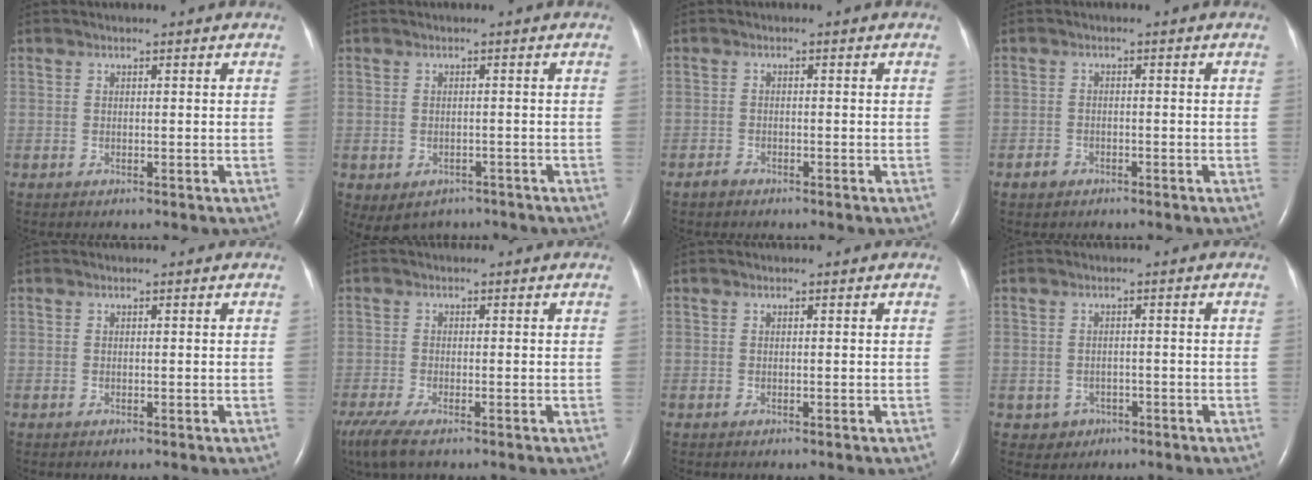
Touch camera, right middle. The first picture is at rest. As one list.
[{"total": 6.4, "force": [-4.4, 4.4, 1.6], "torque": [-0.031, 0.009, -0.053]}, {"total": 1.2, "force": [-1.0, 0.6, 0.2], "torque": [-0.010, 0.001, -0.021]}, {"total": 1.7, "force": [-1.2, 1.2, 0.3], "torque": [-0.011, 0.004, -0.020]}, {"total": 0.0}, {"total": 6.0, "force": [-4.2, 1.4, 4.1], "torque": [-0.087, -0.020, -0.075]}, {"total": 0.0}, {"total": 2.5, "force": [-1.1, 2.2, 0.2], "torque": [-0.002, 0.010, -0.008]}]